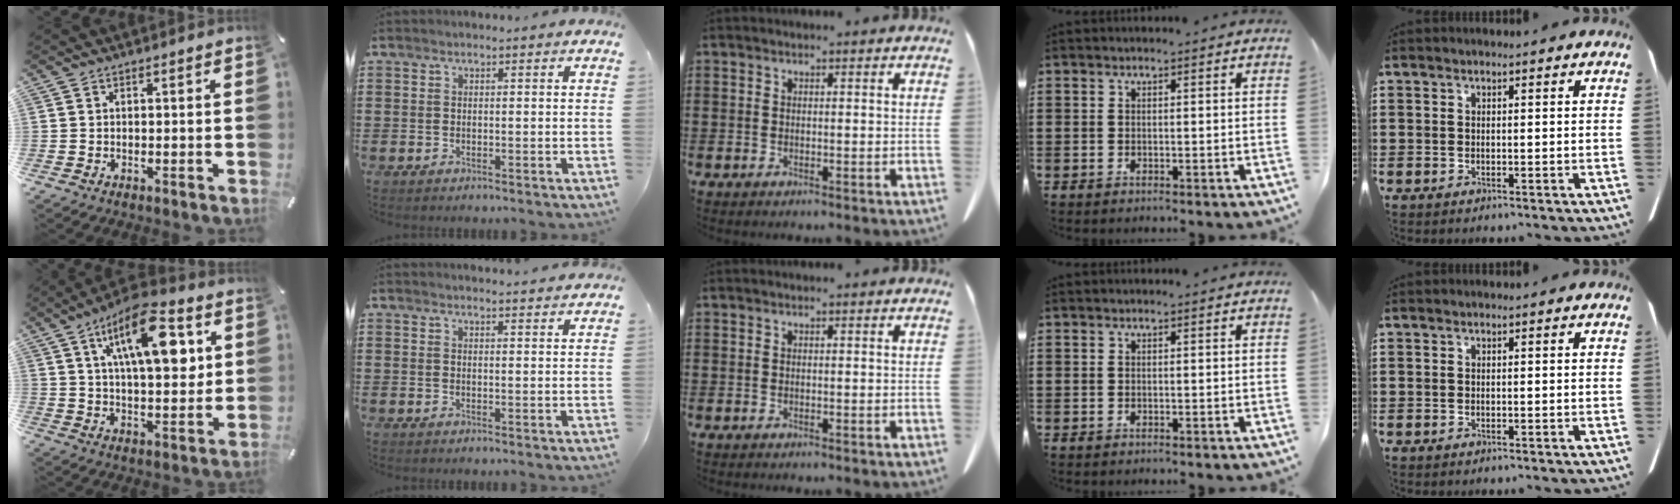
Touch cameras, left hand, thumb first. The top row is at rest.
{"thumb": {"total": 18.0, "force": [7.4, 7.9, 14.4], "torque": [-0.223, -0.017, 0.114]}, "index": {"total": 2.0, "force": [2.0, -0.1, 0.3], "torque": [-0.010, -0.002, 0.039]}}